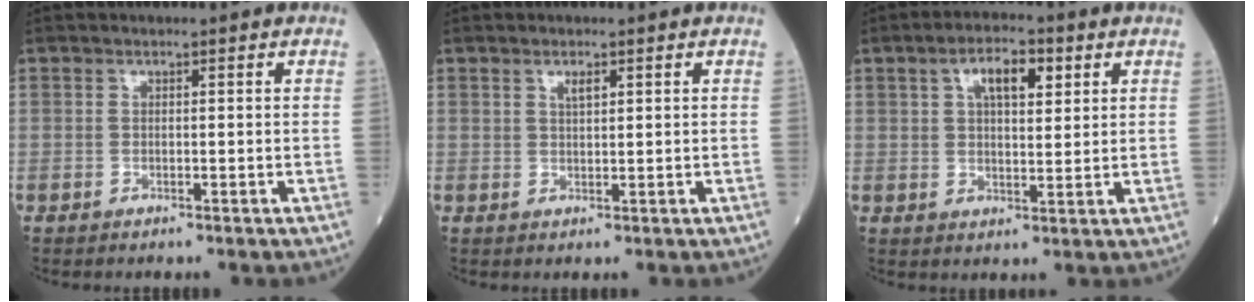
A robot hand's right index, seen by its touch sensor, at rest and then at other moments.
{"total": 1.7, "force": [1.0, 0.5, 1.3], "torque": [-0.024, 0.000, 0.019]}
{"total": 6.7, "force": [2.9, 2.5, 5.5], "torque": [-0.093, 0.011, 0.047]}